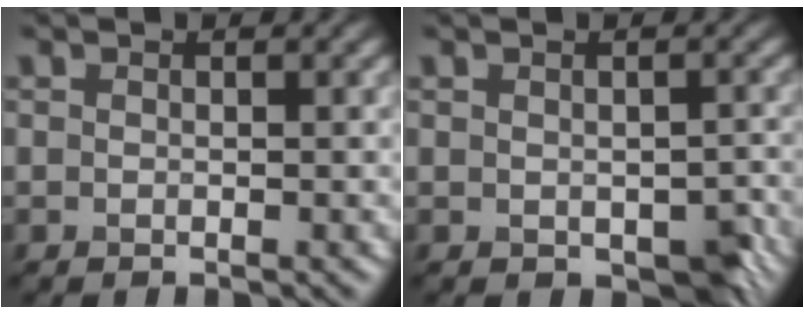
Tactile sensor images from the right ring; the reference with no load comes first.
{"total": 2.9, "force": [-0.8, 1.7, 2.2], "torque": [-0.032, -0.012, -0.002]}